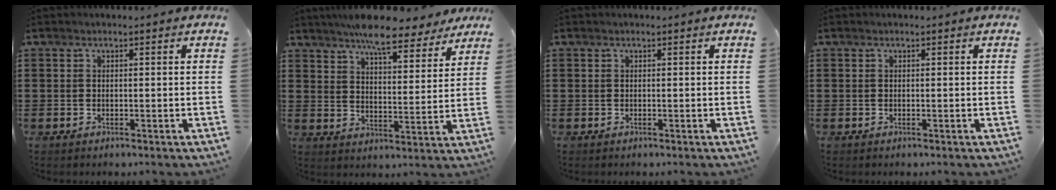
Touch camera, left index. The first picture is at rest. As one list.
[{"total": 8.6, "force": [7.4, 1.6, 4.0], "torque": [-0.076, -0.030, 0.132]}, {"total": 0.0}, {"total": 0.0}]